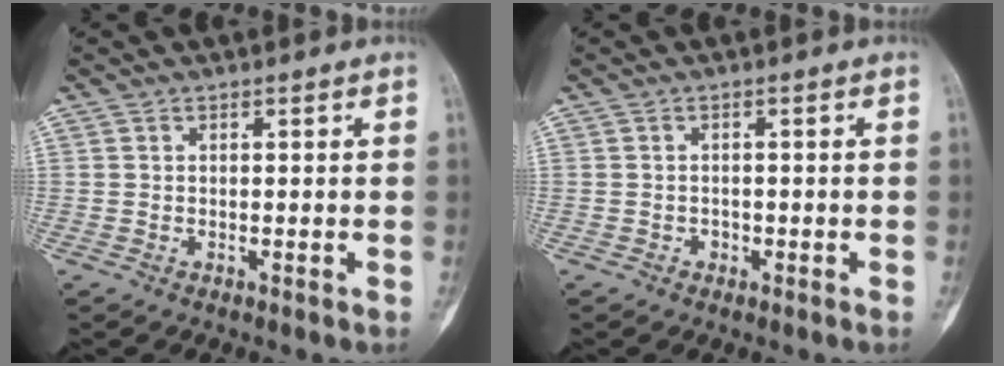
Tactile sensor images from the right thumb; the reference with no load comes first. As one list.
[{"total": 0.9, "force": [-0.5, 0.8, 0.3], "torque": [0.000, 0.004, -0.009]}]